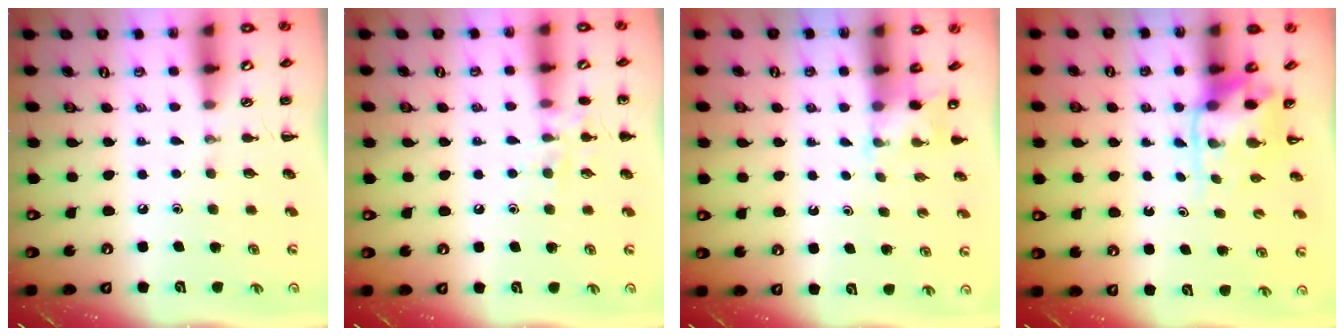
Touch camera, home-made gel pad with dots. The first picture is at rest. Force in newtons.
{"total": 8.5, "press": 8.4, "slide": 1.6}
{"total": 2.2, "press": 2.1, "slide": 0.7}
{"total": 3.8, "press": 3.7, "slide": 0.7}